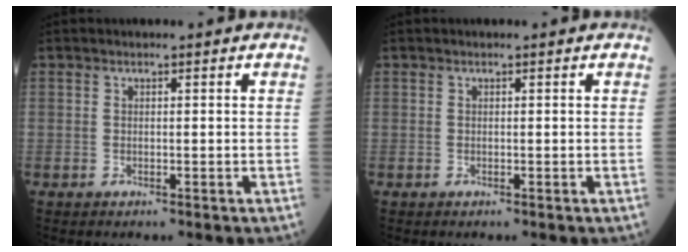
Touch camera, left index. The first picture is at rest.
{"total": 0.0}